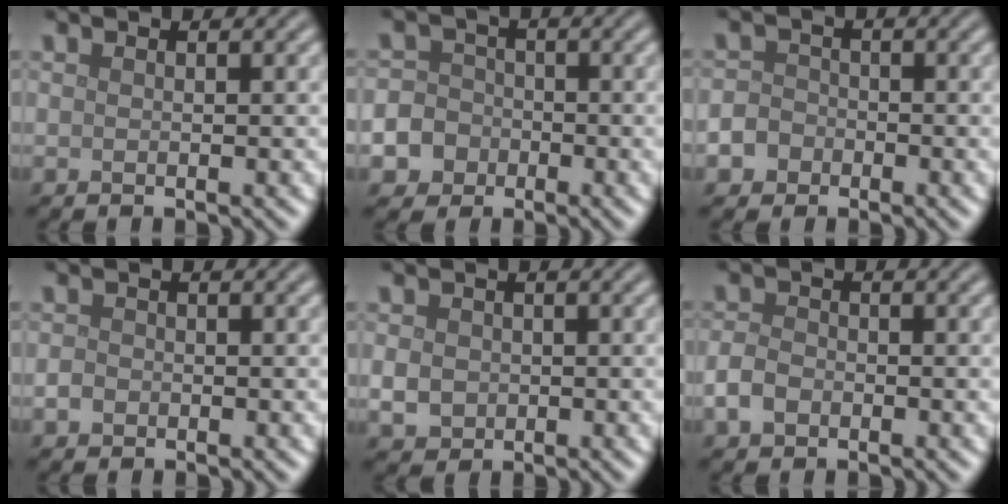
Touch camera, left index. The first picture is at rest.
{"total": 8.2, "force": [-3.7, 7.1, 1.6], "torque": [-0.037, -0.019, -0.092]}
{"total": 3.9, "force": [-1.9, 3.2, 1.0], "torque": [0.000, -0.004, -0.047]}
{"total": 1.1, "force": [-0.4, 0.9, 0.4], "torque": [-0.005, -0.001, -0.012]}
{"total": 2.3, "force": [-0.2, 2.1, 1.0], "torque": [-0.021, -0.004, -0.006]}
{"total": 2.4, "force": [-1.0, 1.7, 1.2], "torque": [-0.024, -0.001, -0.026]}